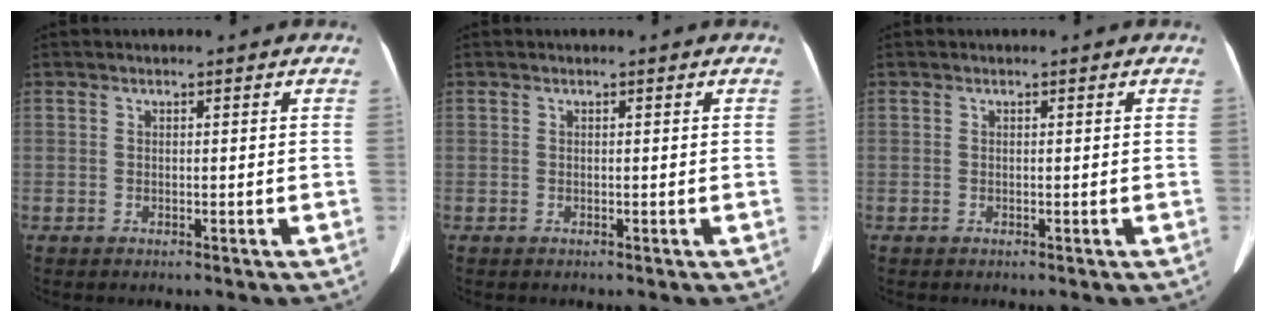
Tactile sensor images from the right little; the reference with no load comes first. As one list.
[{"total": 0.0}, {"total": 0.0}]